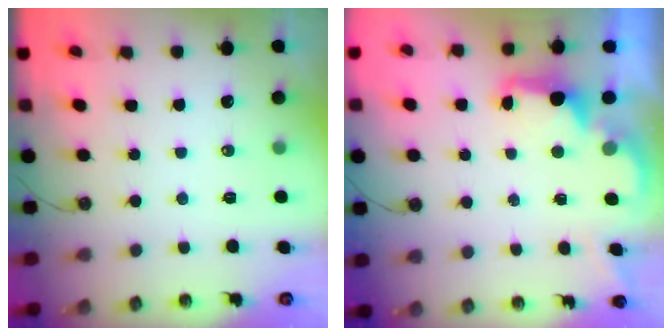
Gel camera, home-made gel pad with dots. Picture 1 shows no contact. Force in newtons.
{"total": 2.6, "press": 2.5, "slide": 0.6}